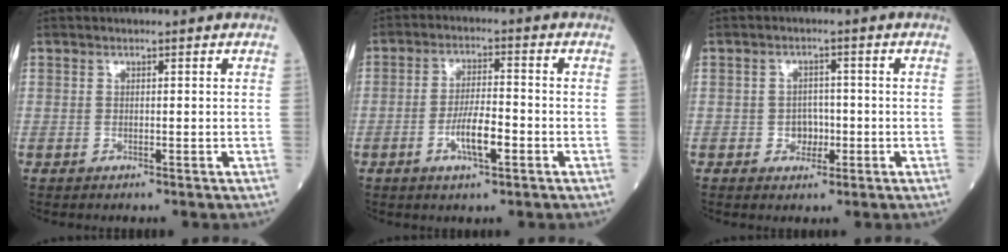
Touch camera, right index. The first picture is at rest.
{"total": 6.0, "force": [-2.3, 1.4, 5.4], "torque": [-0.107, 0.001, -0.038]}
{"total": 2.9, "force": [-0.8, 2.3, 1.6], "torque": [-0.017, 0.008, -0.007]}